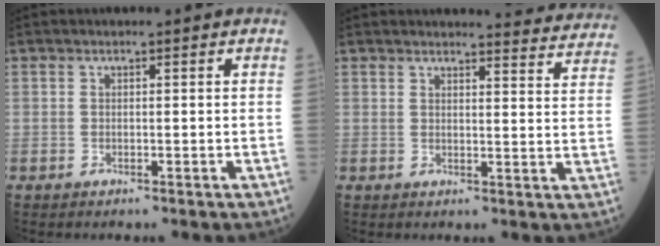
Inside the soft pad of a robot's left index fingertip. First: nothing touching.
{"total": 11.5, "force": [11.4, 0.7, 1.2], "torque": [0.012, -0.068, 0.099]}